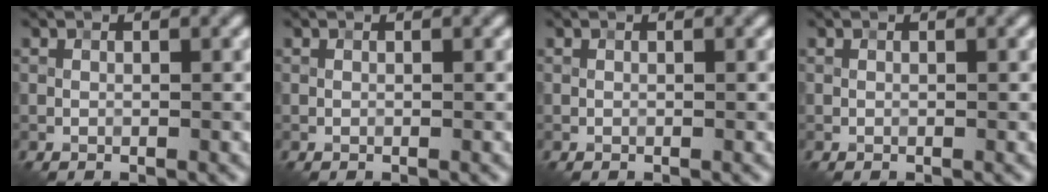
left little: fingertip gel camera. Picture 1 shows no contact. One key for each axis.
{"total": 0.0}
{"total": 0.0}
{"total": 0.0}